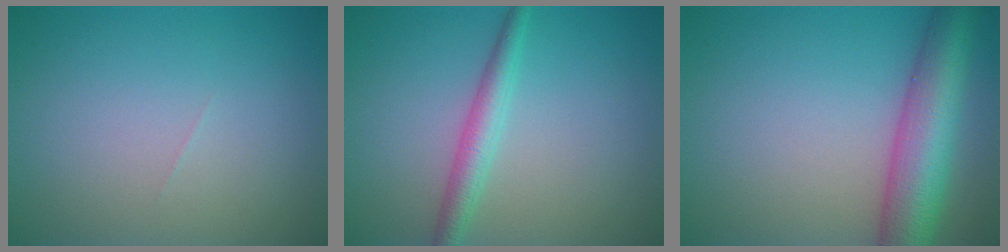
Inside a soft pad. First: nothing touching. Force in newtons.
{"total": 2.7, "press": 2.6, "slide": 0.1}
{"total": 8.1, "press": 8.1, "slide": 0.2}